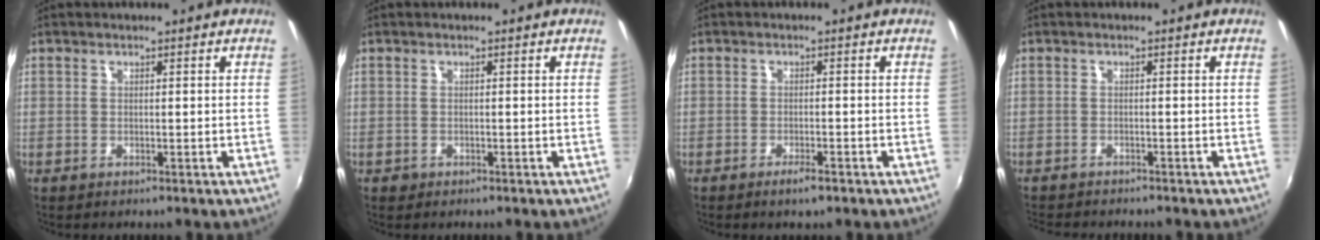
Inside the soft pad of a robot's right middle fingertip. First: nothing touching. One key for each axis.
{"total": 0.8, "fx": -0.4, "fy": 0.6, "fz": 0.1, "tx": -0.003, "ty": -0.002, "tz": -0.006}
{"total": 2.3, "fx": -1.6, "fy": 0.3, "fz": 1.6, "tx": -0.035, "ty": -0.002, "tz": -0.029}
{"total": 4.7, "fx": -4.4, "fy": 0.7, "fz": 1.4, "tx": -0.040, "ty": -0.017, "tz": -0.072}